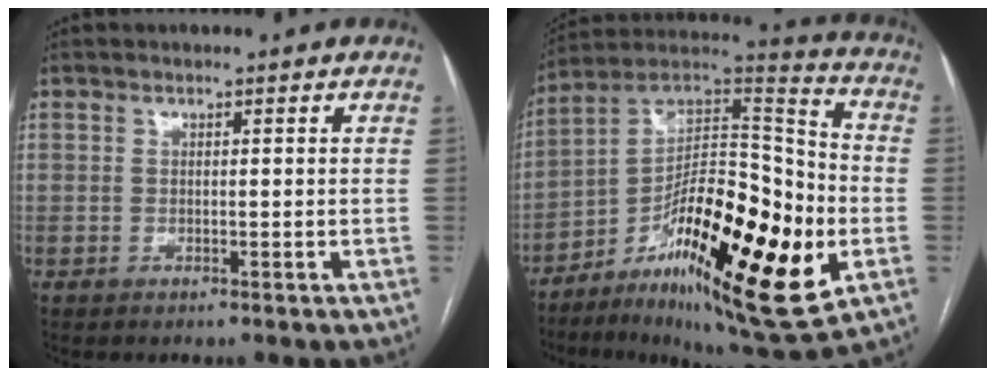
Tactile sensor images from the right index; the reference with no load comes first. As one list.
[{"total": 28.1, "force": [-9.0, 6.9, 25.7], "torque": [-0.406, -0.014, -0.136]}]